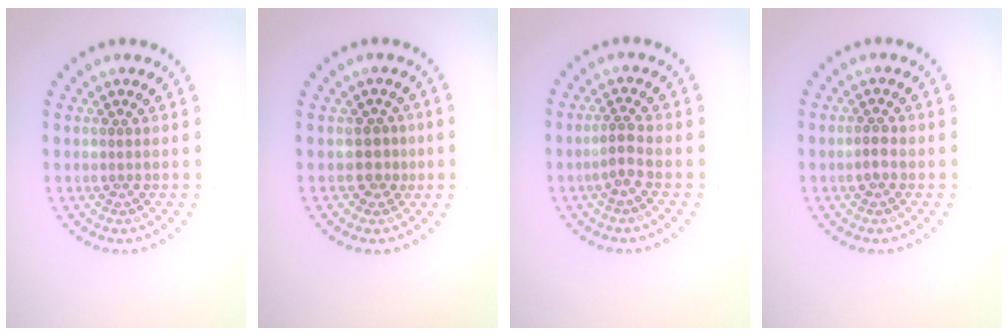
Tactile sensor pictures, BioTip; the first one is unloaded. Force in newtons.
{"total": 2.0, "press": 1.5, "slide": 1.3}
{"total": 1.6, "press": 1.2, "slide": 1.0}
{"total": 1.0, "press": 1.0, "slide": 0.4}